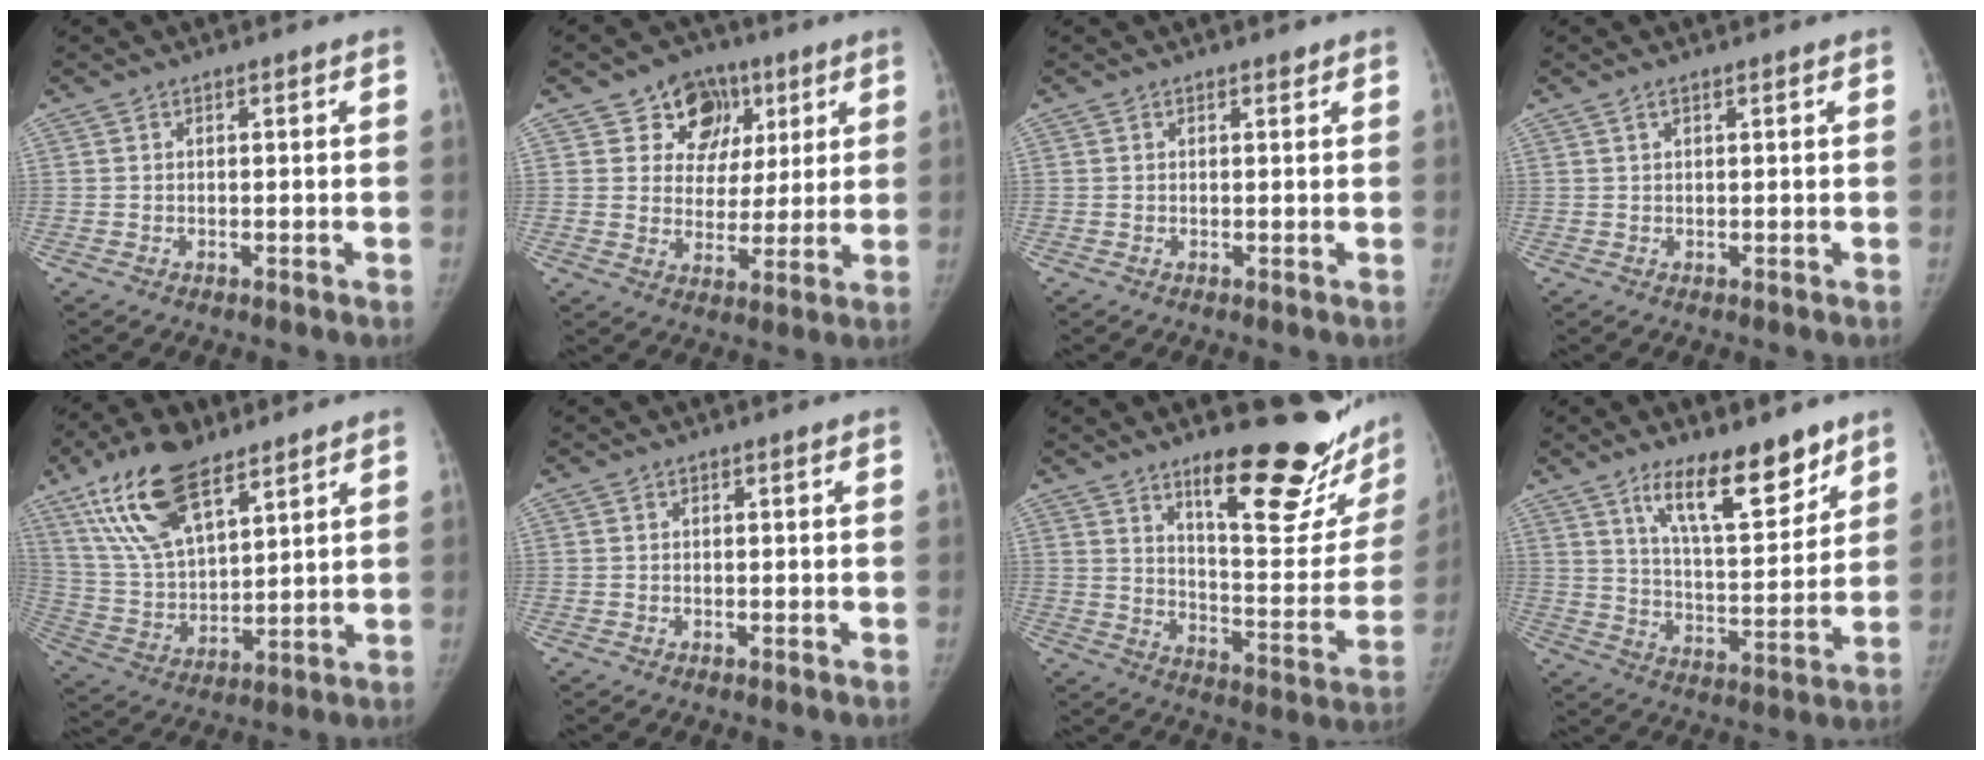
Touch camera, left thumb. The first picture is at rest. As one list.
[{"total": 11.0, "force": [5.3, 8.9, 3.7], "torque": [-0.011, -0.012, 0.083]}, {"total": 0.6, "force": [0.5, 0.3, 0.2], "torque": [-0.005, -0.004, 0.007]}, {"total": 0.9, "force": [0.6, 0.3, 0.6], "torque": [-0.013, 0.002, 0.013]}, {"total": 17.5, "force": [11.0, 7.6, 11.4], "torque": [-0.195, -0.035, 0.215]}, {"total": 0.0}, {"total": 23.9, "force": [16.4, 6.9, 16.0], "torque": [-0.173, -0.117, 0.236]}, {"total": 14.8, "force": [9.9, 4.8, 9.9], "torque": [-0.124, -0.068, 0.171]}]